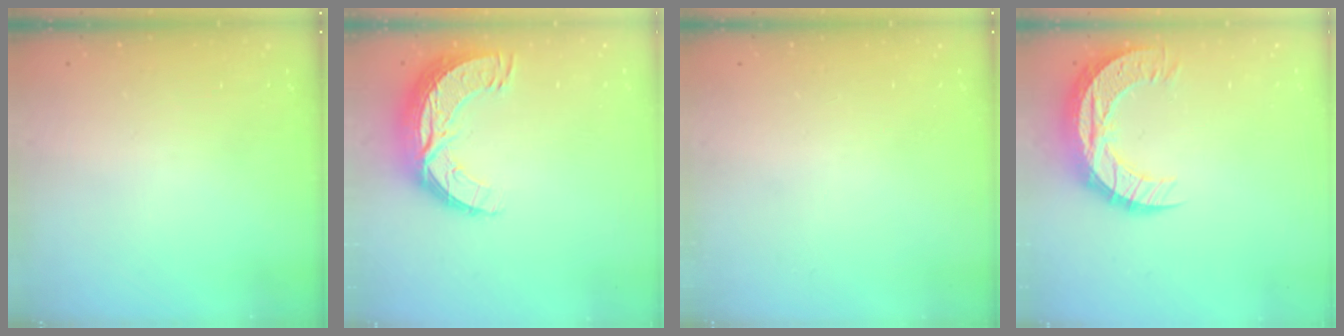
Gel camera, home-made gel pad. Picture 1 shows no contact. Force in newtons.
{"total": 12.7, "press": 12.6, "slide": 0.9}
{"total": 0.0}
{"total": 12.7, "press": 12.7, "slide": 0.9}